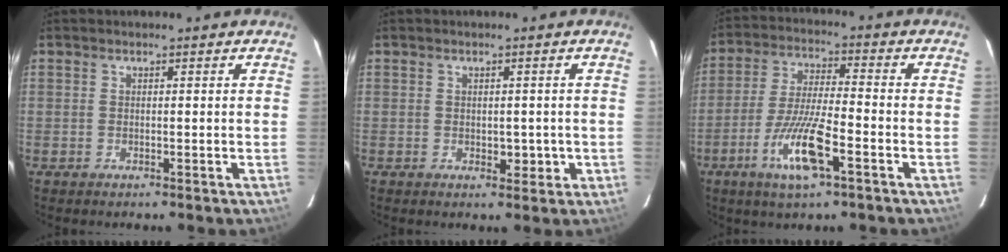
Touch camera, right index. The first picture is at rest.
{"total": 3.0, "force": [-0.6, 1.9, 2.2], "torque": [-0.033, 0.004, 0.001]}
{"total": 11.4, "force": [-5.1, 1.7, 10.0], "torque": [-0.199, -0.013, -0.094]}